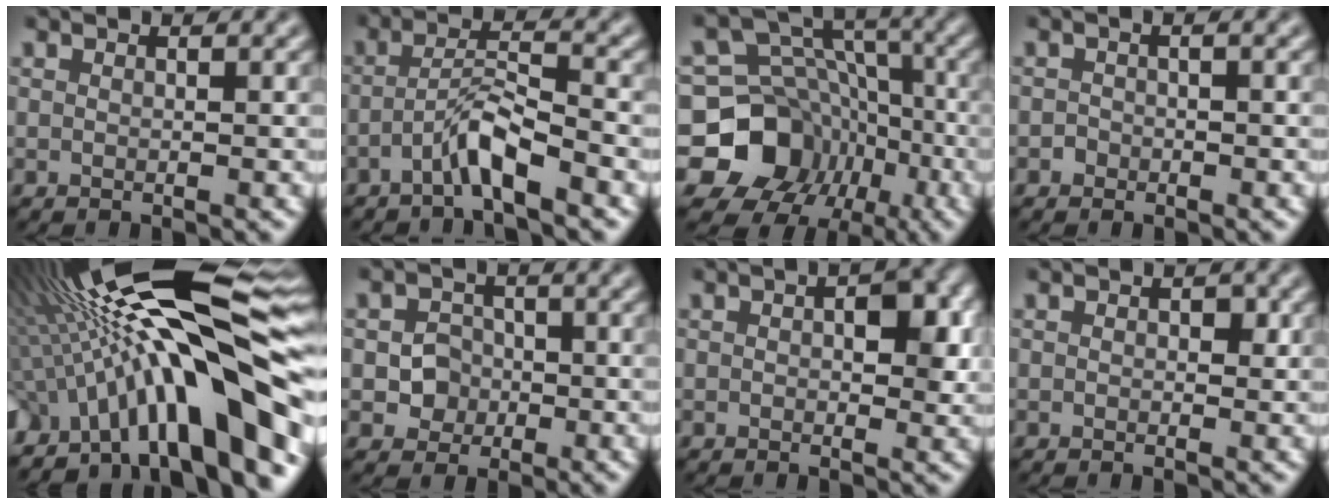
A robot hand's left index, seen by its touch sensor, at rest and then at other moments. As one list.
[{"total": 3.3, "force": [-2.1, 0.2, 2.5], "torque": [-0.050, 0.015, -0.046]}, {"total": 12.2, "force": [-4.5, 10.5, 4.3], "torque": [-0.085, 0.003, -0.103]}, {"total": 0.6, "force": [-0.4, 0.4, 0.2], "torque": [-0.004, -0.001, -0.007]}, {"total": 17.6, "force": [-2.1, 3.4, 17.2], "torque": [-0.235, 0.029, -0.048]}, {"total": 2.3, "force": [-0.4, 2.1, 0.9], "torque": [-0.002, 0.001, -0.012]}, {"total": 3.8, "force": [0.6, 1.8, 3.3], "torque": [-0.037, 0.003, 0.004]}, {"total": 0.9, "force": [0.2, 0.5, 0.7], "torque": [-0.007, -0.004, 0.002]}]